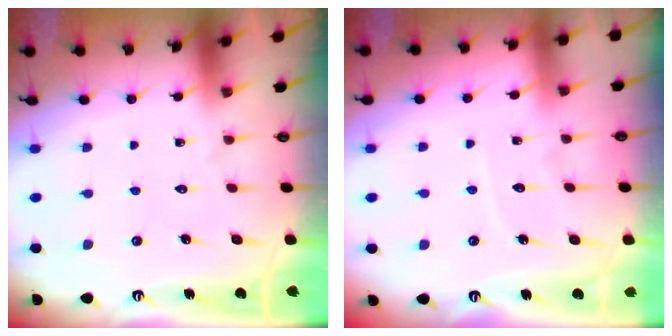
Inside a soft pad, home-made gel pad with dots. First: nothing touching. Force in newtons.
{"total": 5.1, "press": 5.1, "slide": 0.6}